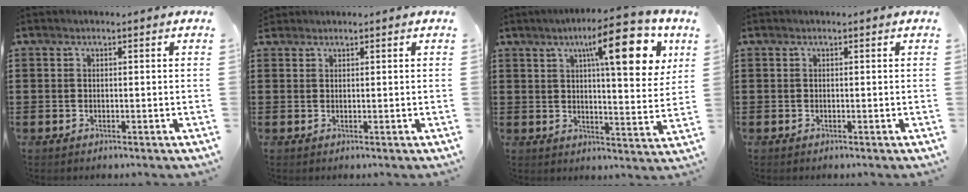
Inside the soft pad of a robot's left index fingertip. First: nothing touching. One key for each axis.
{"total": 0.9, "fx": 0.8, "fy": 0.3, "fz": 0.0, "tx": -0.003, "ty": 0.001, "tz": 0.017}
{"total": 14.0, "fx": 7.1, "fy": 3.5, "fz": 11.6, "tx": -0.171, "ty": -0.017, "tz": 0.104}
{"total": 0.0}